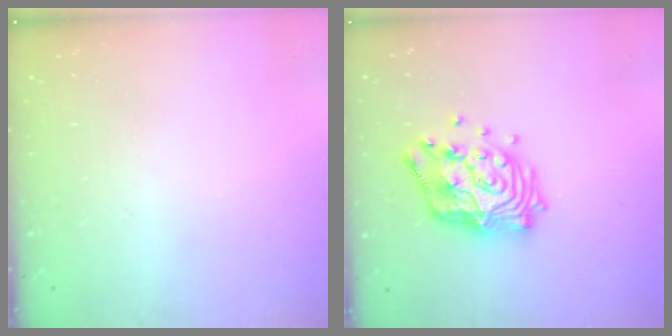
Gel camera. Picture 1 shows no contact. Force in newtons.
{"total": 15.7, "press": 15.7, "slide": 1.4}